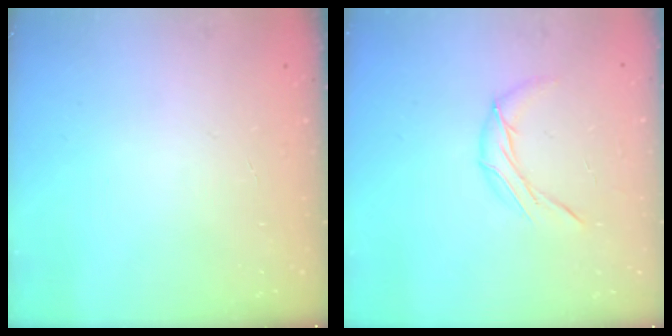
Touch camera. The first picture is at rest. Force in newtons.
{"total": 7.0, "press": 7.0, "slide": 0.3}